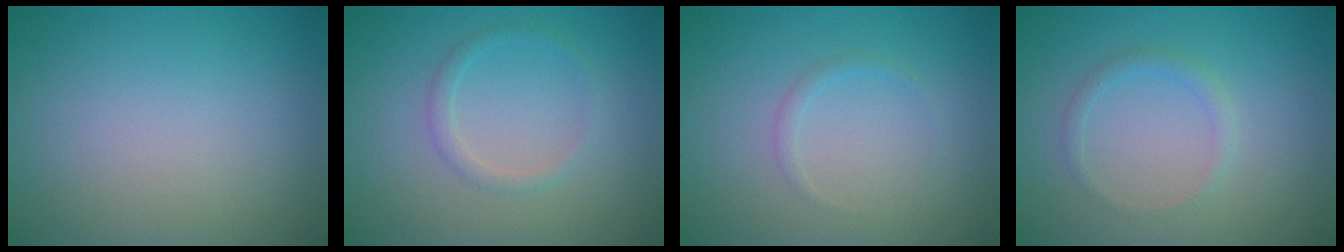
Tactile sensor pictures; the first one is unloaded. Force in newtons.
{"total": 1.3, "press": 1.3, "slide": 0.1}
{"total": 0.8, "press": 0.8, "slide": 0.1}
{"total": 1.2, "press": 1.2, "slide": 0.0}